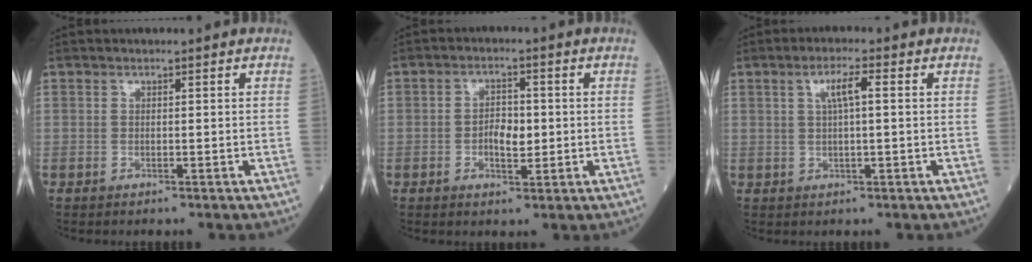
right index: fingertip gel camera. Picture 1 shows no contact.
{"total": 4.2, "force": [-0.5, 2.1, 3.6], "torque": [-0.061, 0.003, -0.007]}
{"total": 3.7, "force": [1.0, 0.4, 3.5], "torque": [-0.068, 0.008, 0.019]}